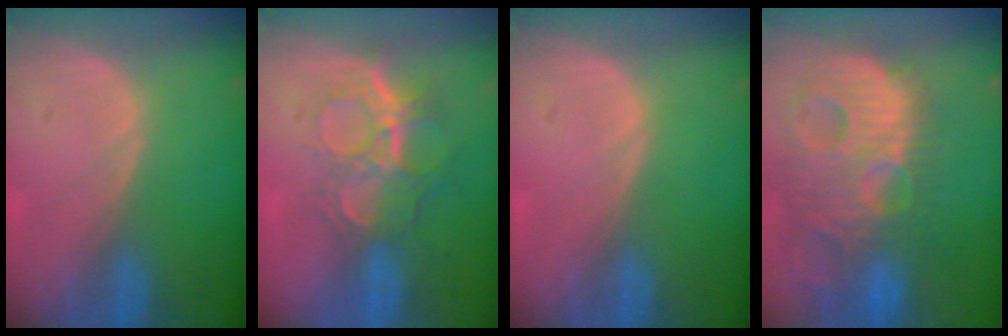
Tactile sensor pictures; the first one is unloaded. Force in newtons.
{"total": 9.5, "press": 8.0, "slide": 5.1}
{"total": 0.0}
{"total": 14.5, "press": 12.5, "slide": 7.3}